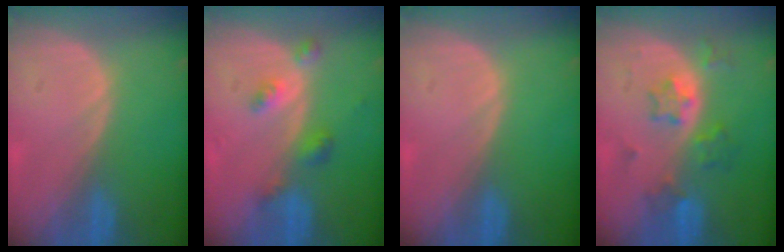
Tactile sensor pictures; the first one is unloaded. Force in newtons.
{"total": 4.3, "press": 3.9, "slide": 1.7}
{"total": 0.0}
{"total": 5.7, "press": 5.3, "slide": 2.3}